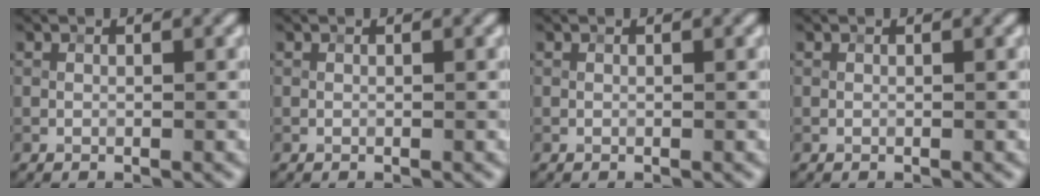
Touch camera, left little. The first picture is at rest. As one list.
[{"total": 0.0}, {"total": 0.0}, {"total": 0.0}]